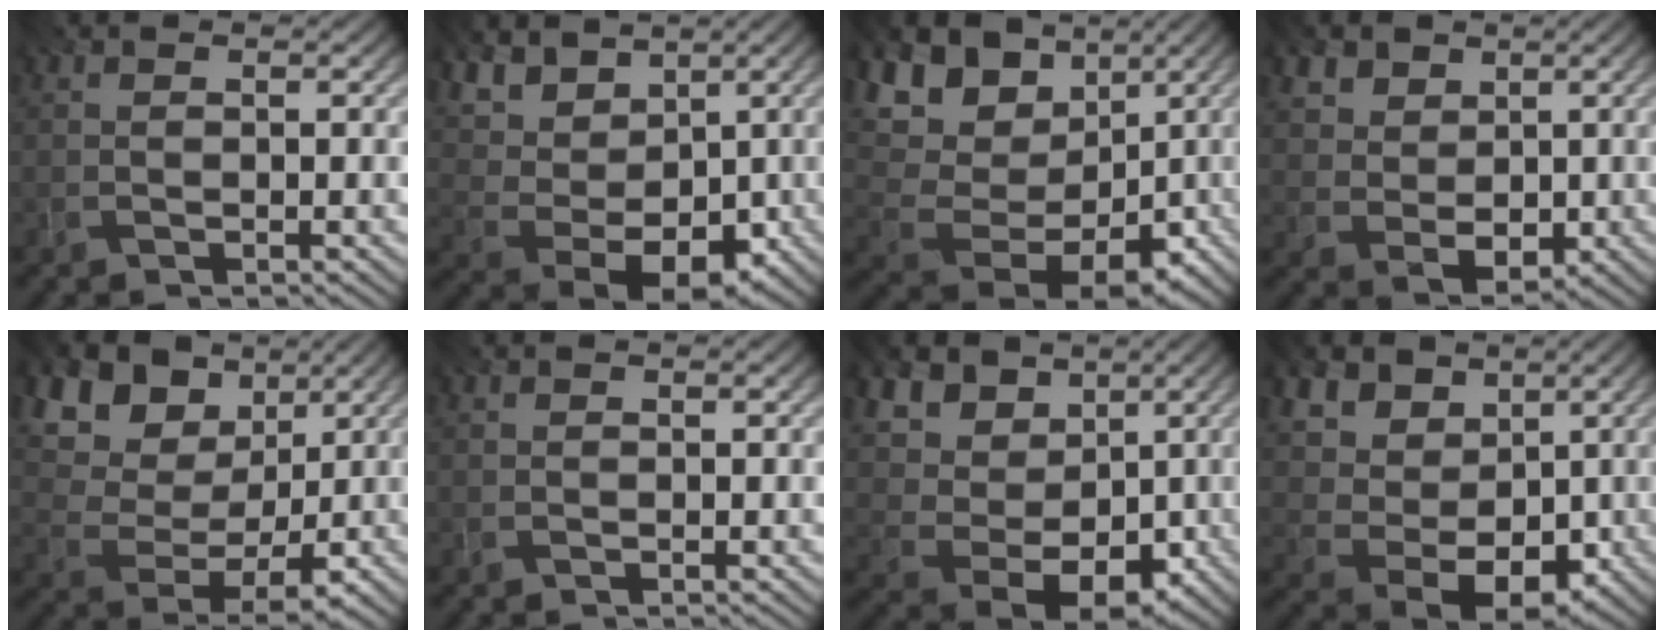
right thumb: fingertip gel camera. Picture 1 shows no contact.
{"total": 10.0, "force": [3.5, 6.9, 6.3], "torque": [-0.144, 0.011, 0.066]}
{"total": 15.6, "force": [4.5, 11.5, 9.6], "torque": [-0.212, 0.030, 0.096]}
{"total": 5.8, "force": [2.1, 4.6, 2.8], "torque": [-0.093, -0.007, 0.041]}
{"total": 13.2, "force": [6.9, 8.8, 7.1], "torque": [-0.173, 0.032, 0.120]}
{"total": 0.0}
{"total": 13.4, "force": [3.4, 10.5, 7.6], "torque": [-0.193, 0.025, 0.067]}
{"total": 12.0, "force": [3.7, 9.4, 6.5], "torque": [-0.169, 0.024, 0.063]}